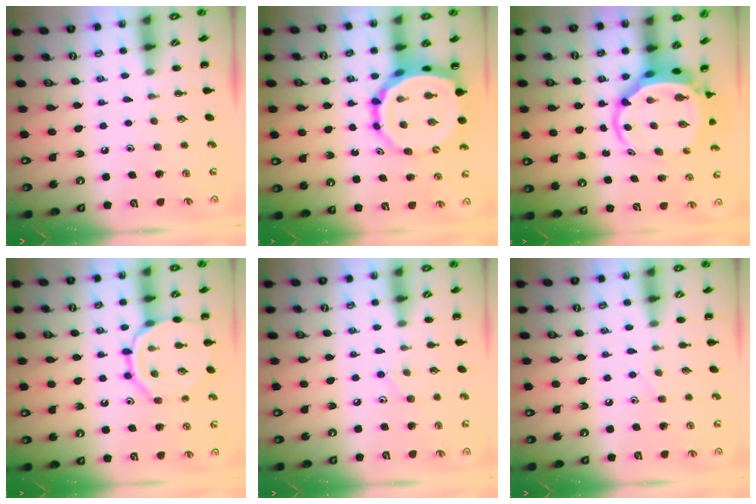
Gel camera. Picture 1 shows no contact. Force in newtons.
{"total": 13.1, "press": 12.6, "slide": 3.5}
{"total": 6.4, "press": 6.1, "slide": 2.0}
{"total": 12.8, "press": 12.8, "slide": 0.8}
{"total": 6.7, "press": 6.4, "slide": 2.2}
{"total": 5.3, "press": 5.0, "slide": 1.6}